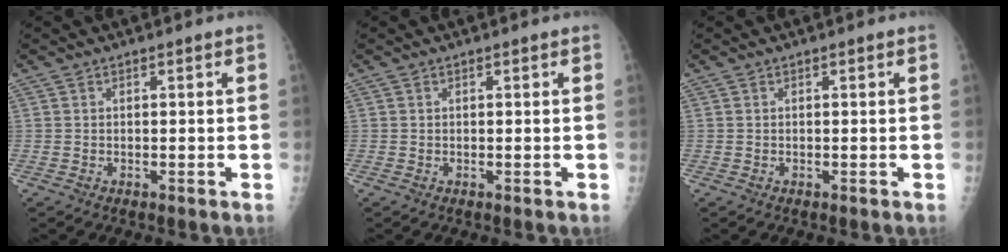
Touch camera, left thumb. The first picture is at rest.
{"total": 0.0}
{"total": 0.0}